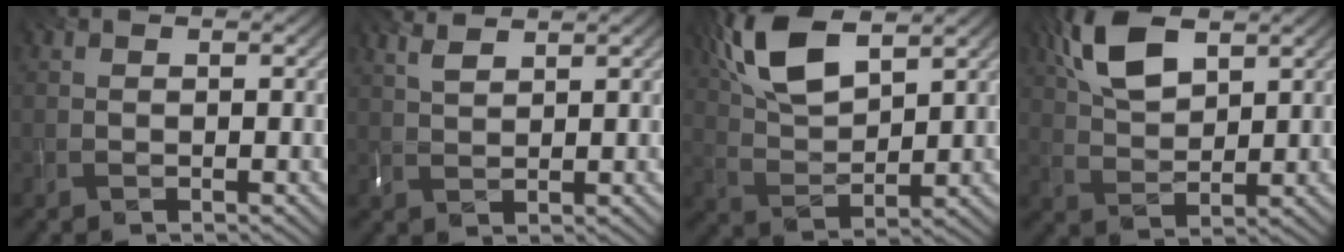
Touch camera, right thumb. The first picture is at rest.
{"total": 3.3, "force": [2.6, 0.9, 1.9], "torque": [-0.050, 0.007, 0.056]}
{"total": 11.0, "force": [5.9, 4.7, 8.0], "torque": [-0.192, 0.017, 0.121]}
{"total": 8.4, "force": [4.3, 4.0, 6.1], "torque": [-0.146, 0.010, 0.087]}